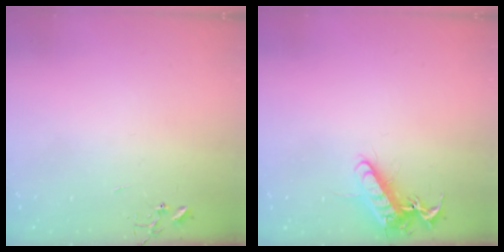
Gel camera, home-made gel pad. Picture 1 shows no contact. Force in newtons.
{"total": 13.6, "press": 13.5, "slide": 1.8}